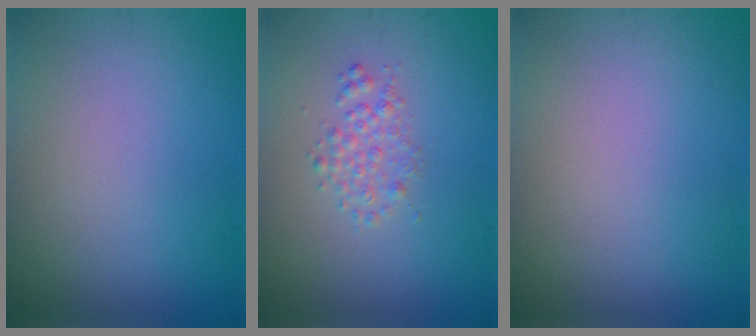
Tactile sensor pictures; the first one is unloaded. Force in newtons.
{"total": 1.7, "press": 1.7, "slide": 0.0}
{"total": 0.0}